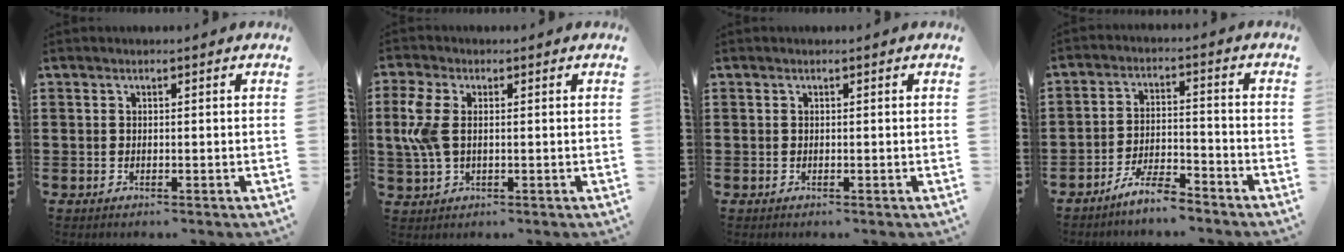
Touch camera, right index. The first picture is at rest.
{"total": 6.2, "force": [0.7, 3.4, 5.2], "torque": [-0.139, -0.002, 0.003]}
{"total": 0.0}
{"total": 5.5, "force": [-5.1, 0.6, 2.0], "torque": [-0.045, 0.006, -0.098]}